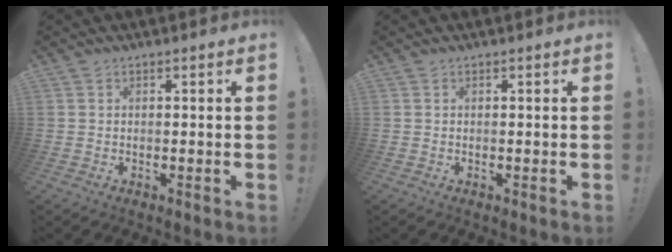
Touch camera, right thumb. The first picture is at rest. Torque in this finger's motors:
{"motor_torque": [0.00, 0.00, 0.00, 0.00, 0.00]}